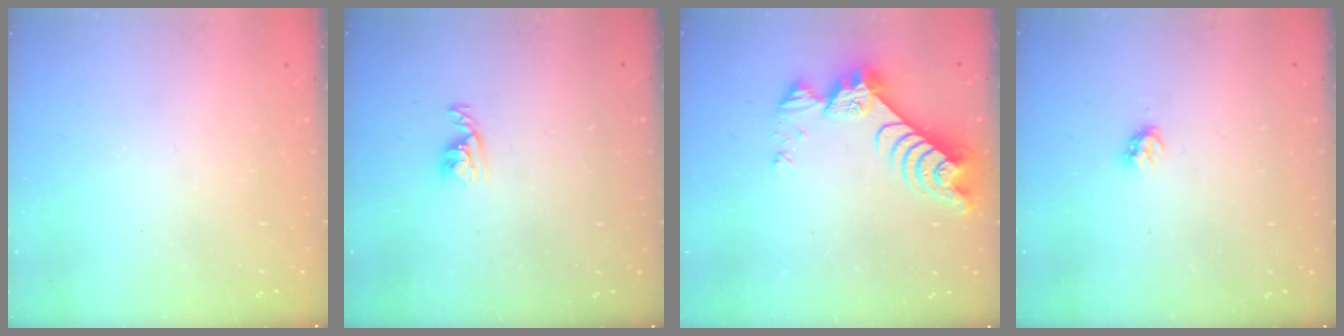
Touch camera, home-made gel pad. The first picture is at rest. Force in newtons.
{"total": 3.3, "press": 3.3, "slide": 0.5}
{"total": 9.4, "press": 9.4, "slide": 0.9}
{"total": 2.8, "press": 2.8, "slide": 0.2}